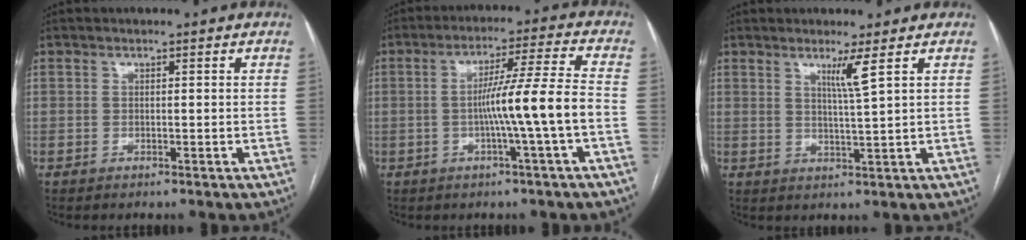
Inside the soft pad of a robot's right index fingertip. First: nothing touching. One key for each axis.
{"total": 9.7, "fx": -2.2, "fy": -1.7, "fz": 9.3, "tx": -0.158, "ty": 0.011, "tz": -0.035}
{"total": 3.5, "fx": 1.9, "fy": -1.1, "fz": 2.7, "tx": -0.050, "ty": -0.014, "tz": 0.038}